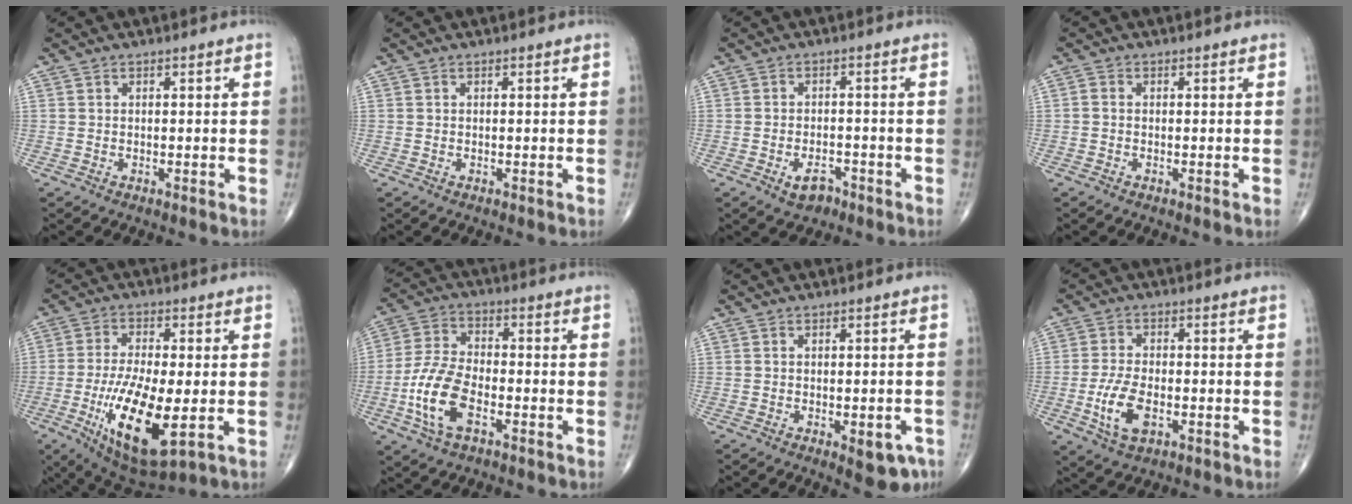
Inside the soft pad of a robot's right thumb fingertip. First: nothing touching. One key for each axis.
{"total": 0.0}
{"total": 3.9, "fx": -2.2, "fy": 2.4, "fz": 2.2, "tx": -0.028, "ty": 0.013, "tz": -0.033}
{"total": 0.9, "fx": -0.2, "fy": 0.6, "fz": 0.6, "tx": -0.008, "ty": 0.000, "tz": -0.007}
{"total": 16.6, "fx": -4.3, "fy": 5.6, "fz": 15.0, "tx": -0.284, "ty": -0.017, "tz": -0.062}
{"total": 11.6, "fx": -4.1, "fy": 5.9, "fz": 9.1, "tx": -0.192, "ty": 0.018, "tz": -0.082}
{"total": 5.6, "fx": -2.6, "fy": 2.6, "fz": 4.3, "tx": -0.034, "ty": 0.006, "tz": -0.025}
{"total": 8.1, "fx": -2.4, "fy": 4.2, "fz": 6.5, "tx": -0.132, "ty": 0.003, "tz": -0.042}